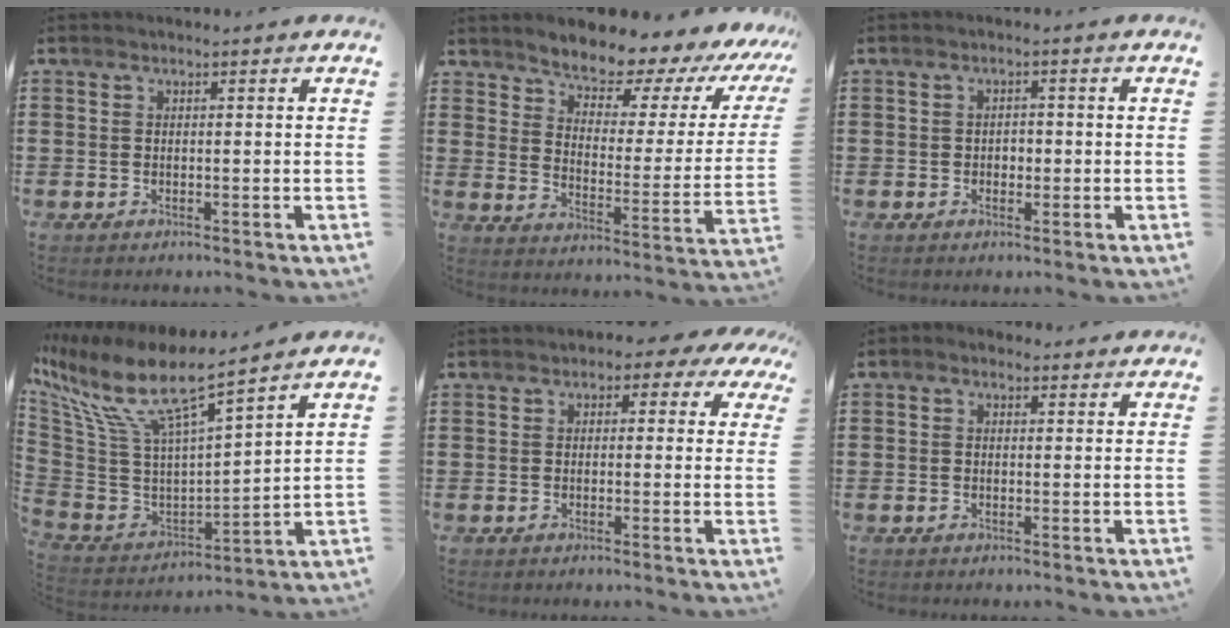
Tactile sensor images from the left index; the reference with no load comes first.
{"total": 6.0, "force": [5.6, 1.8, 1.3], "torque": [-0.046, -0.054, 0.090]}
{"total": 1.5, "force": [-0.3, 1.1, 0.9], "torque": [-0.021, 0.005, -0.008]}
{"total": 11.0, "force": [6.9, 2.1, 8.3], "torque": [-0.186, -0.044, 0.112]}
{"total": 2.0, "force": [-0.1, 1.7, 1.0], "torque": [-0.019, 0.006, -0.007]}
{"total": 1.2, "force": [0.1, 1.1, 0.4], "torque": [-0.011, 0.005, 0.000]}